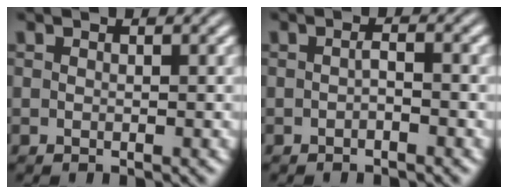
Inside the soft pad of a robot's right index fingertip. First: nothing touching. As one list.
[{"total": 1.0, "force": [-0.7, -0.6, 0.5], "torque": [-0.004, -0.002, -0.008]}]